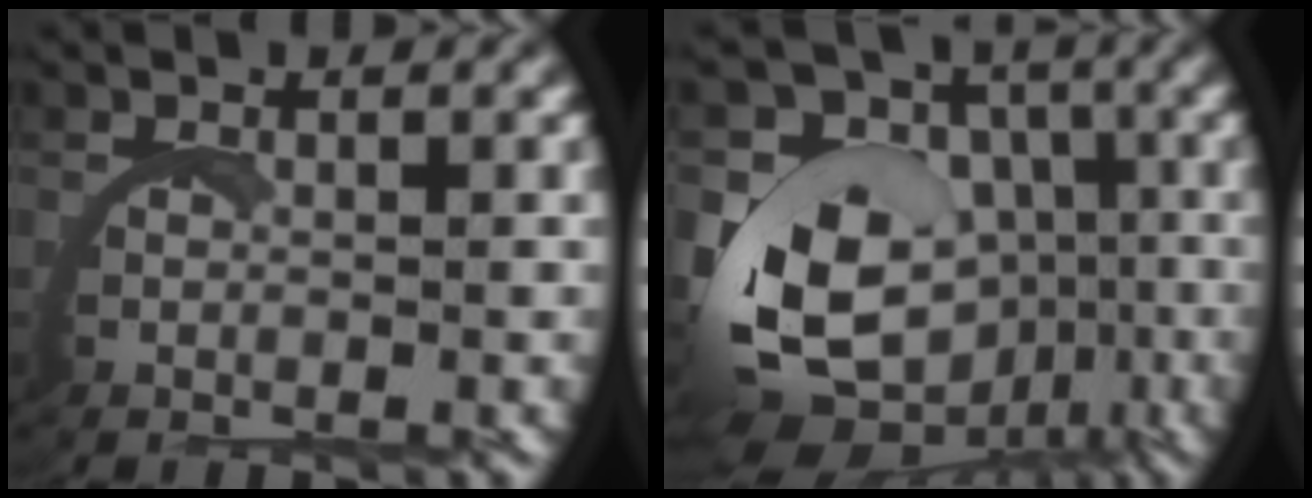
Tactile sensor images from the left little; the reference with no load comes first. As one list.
[{"total": 12.7, "force": [-3.3, 9.9, 7.2], "torque": [-0.169, -0.063, -0.038]}]